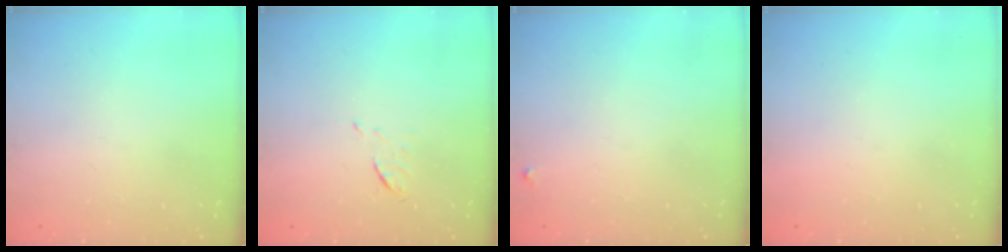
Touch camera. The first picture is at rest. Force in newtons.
{"total": 5.2, "press": 5.1, "slide": 0.8}
{"total": 2.3, "press": 2.3, "slide": 0.2}
{"total": 1.5, "press": 1.5, "slide": 0.1}